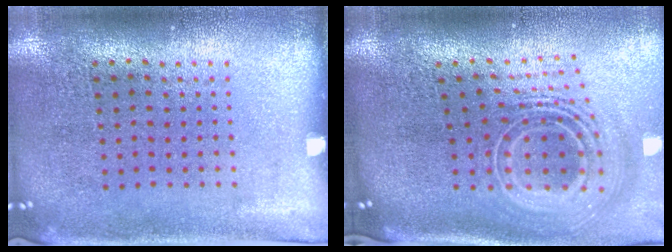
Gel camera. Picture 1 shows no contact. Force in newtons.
{"total": 2.9, "press": 1.9, "slide": 2.1}